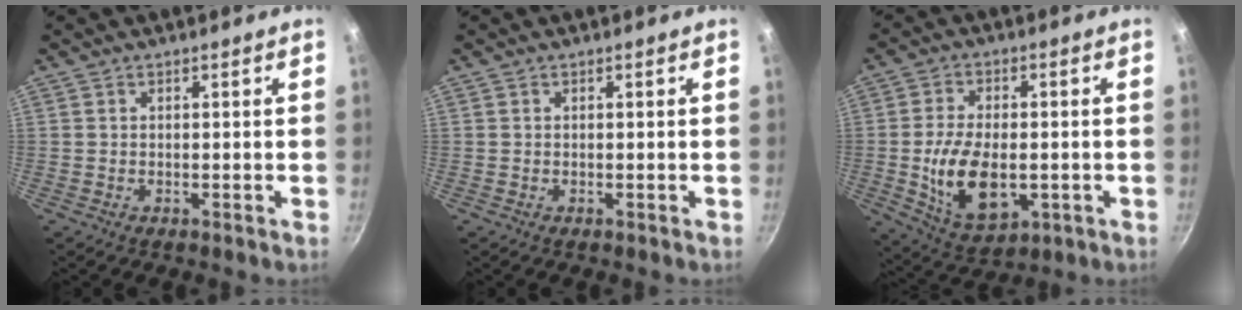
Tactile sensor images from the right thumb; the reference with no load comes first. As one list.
[{"total": 0.0}, {"total": 13.7, "force": [-2.1, 7.8, 11.0], "torque": [-0.189, -0.001, -0.025]}]